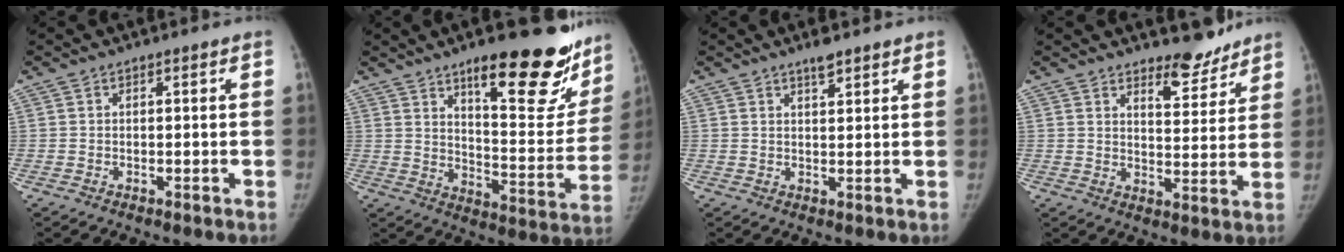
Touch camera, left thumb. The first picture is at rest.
{"total": 22.9, "force": [14.7, 7.2, 15.9], "torque": [-0.156, -0.094, 0.210]}
{"total": 2.8, "force": [2.2, 0.7, 1.6], "torque": [-0.017, -0.014, 0.036]}
{"total": 7.5, "force": [6.4, 2.7, 2.9], "torque": [-0.011, -0.054, 0.099]}